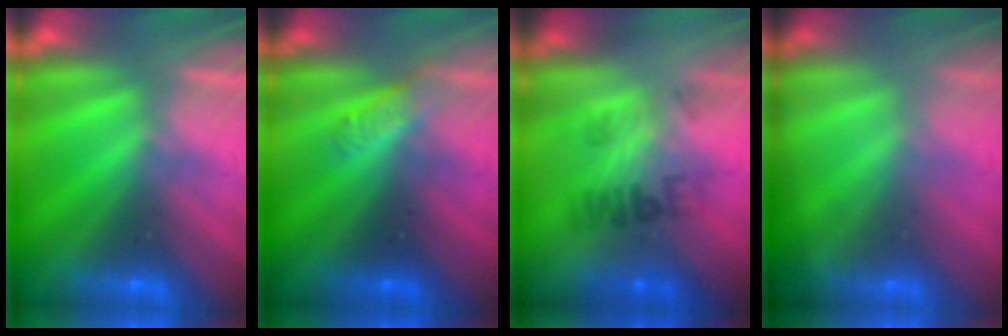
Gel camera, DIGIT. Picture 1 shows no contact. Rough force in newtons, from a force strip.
{"total": 2.9}
{"total": 2.3}
{"total": 1.4}